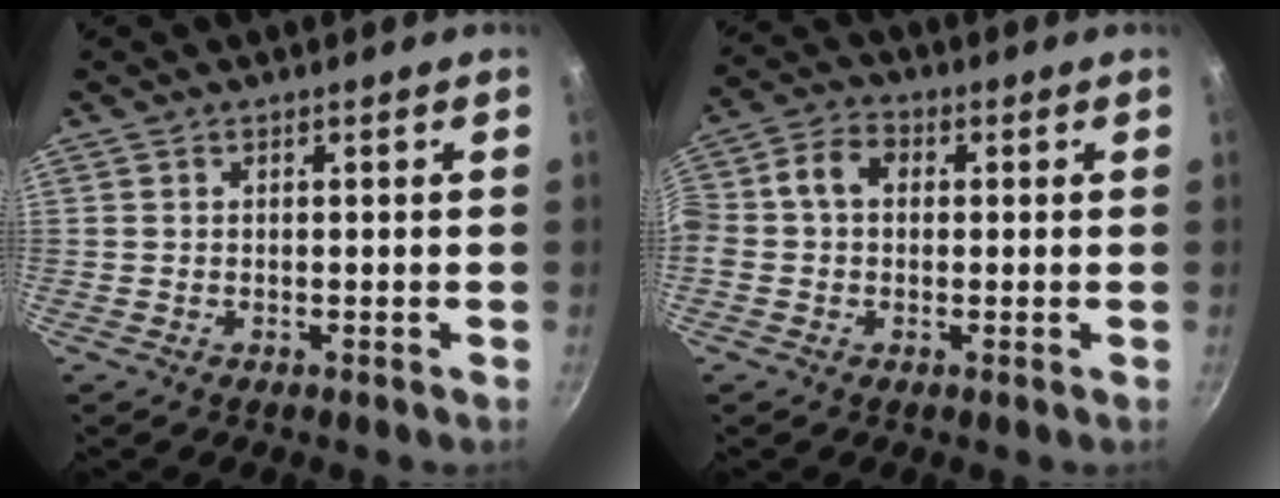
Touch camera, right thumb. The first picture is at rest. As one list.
[{"total": 6.5, "force": [0.5, 5.1, 4.1], "torque": [-0.072, 0.019, -0.012]}]